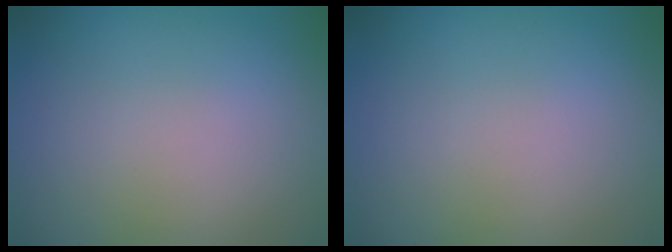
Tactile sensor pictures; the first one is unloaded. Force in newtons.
{"total": 0.0}